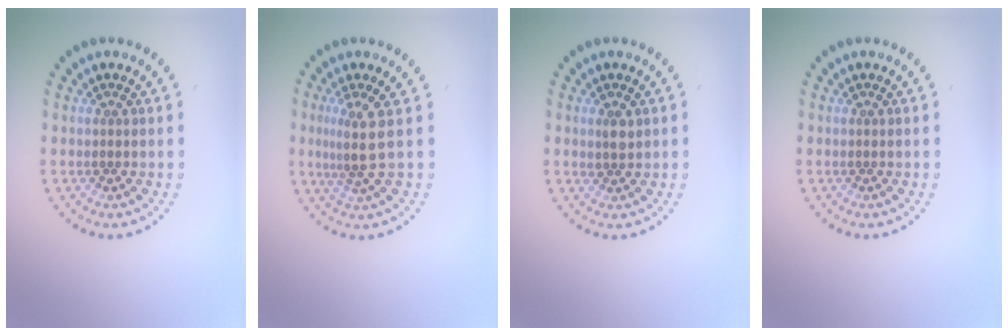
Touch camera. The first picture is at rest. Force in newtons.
{"total": 3.0, "press": 2.0, "slide": 2.2}
{"total": 1.4, "press": 1.2, "slide": 0.6}
{"total": 0.0}